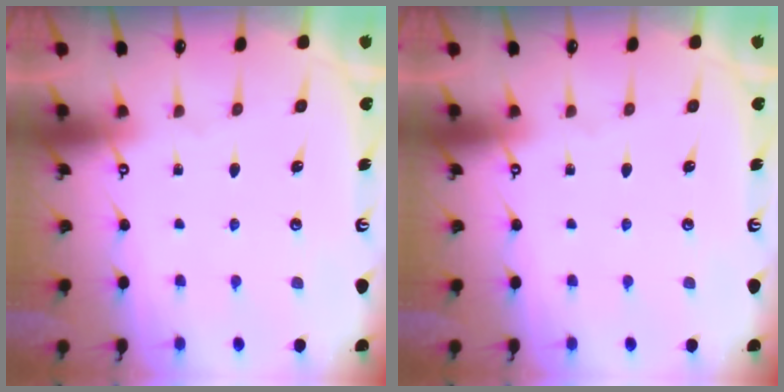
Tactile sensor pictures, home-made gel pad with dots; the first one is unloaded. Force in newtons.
{"total": 0.0}